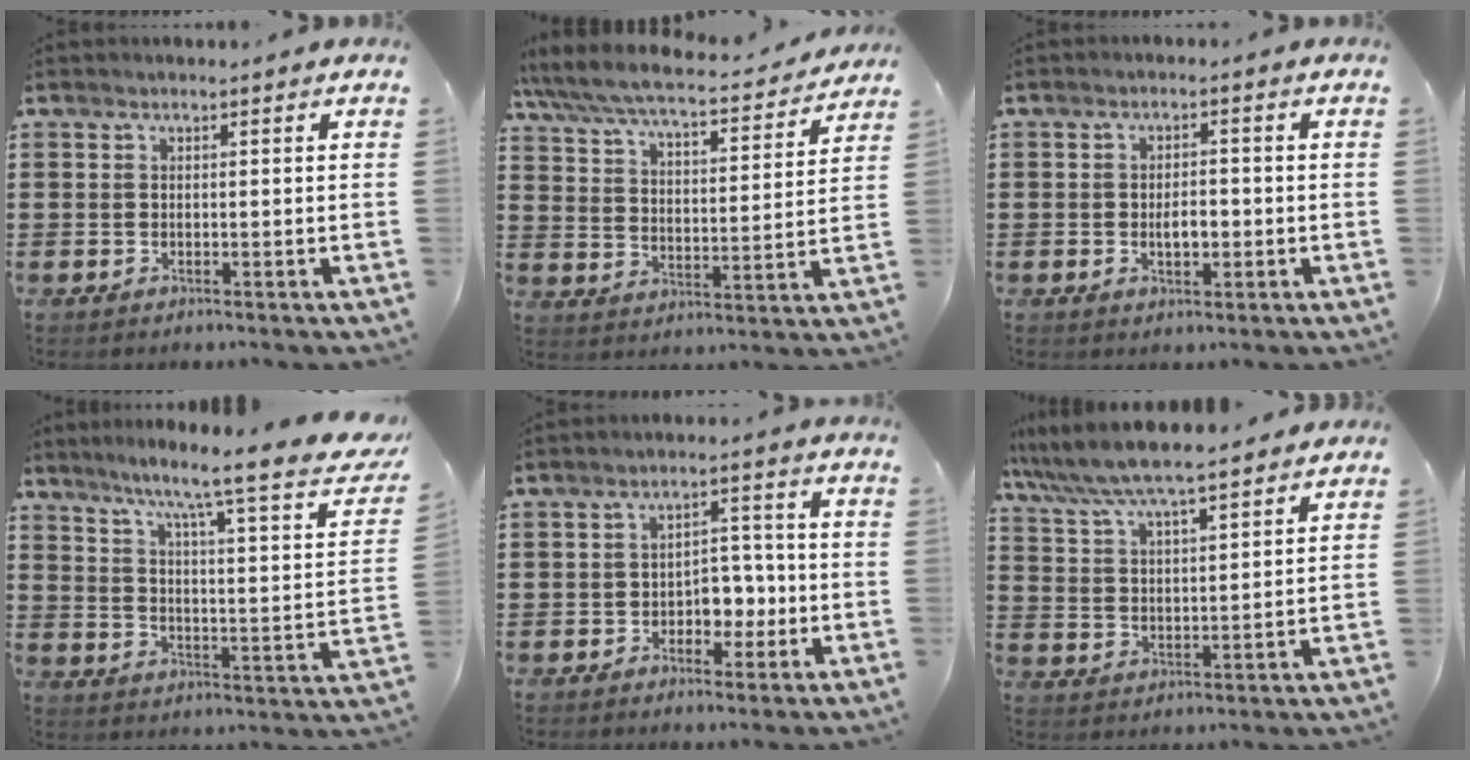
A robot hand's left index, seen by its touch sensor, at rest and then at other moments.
{"total": 6.6, "force": [6.1, 0.5, 2.4], "torque": [-0.074, -0.040, 0.101]}
{"total": 3.3, "force": [-0.5, 1.5, 2.9], "torque": [-0.047, 0.001, -0.014]}
{"total": 7.0, "force": [5.7, -1.0, 4.0], "torque": [-0.095, -0.065, 0.080]}
{"total": 4.6, "force": [-1.6, 3.5, 2.6], "torque": [-0.048, 0.006, -0.037]}
{"total": 6.5, "force": [6.0, 0.2, 2.5], "torque": [-0.074, -0.032, 0.102]}